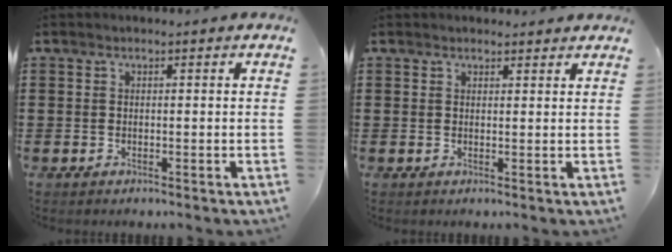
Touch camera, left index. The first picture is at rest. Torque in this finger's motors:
{"motor_torque": [1.16, -0.98, -0.04, -0.07]}